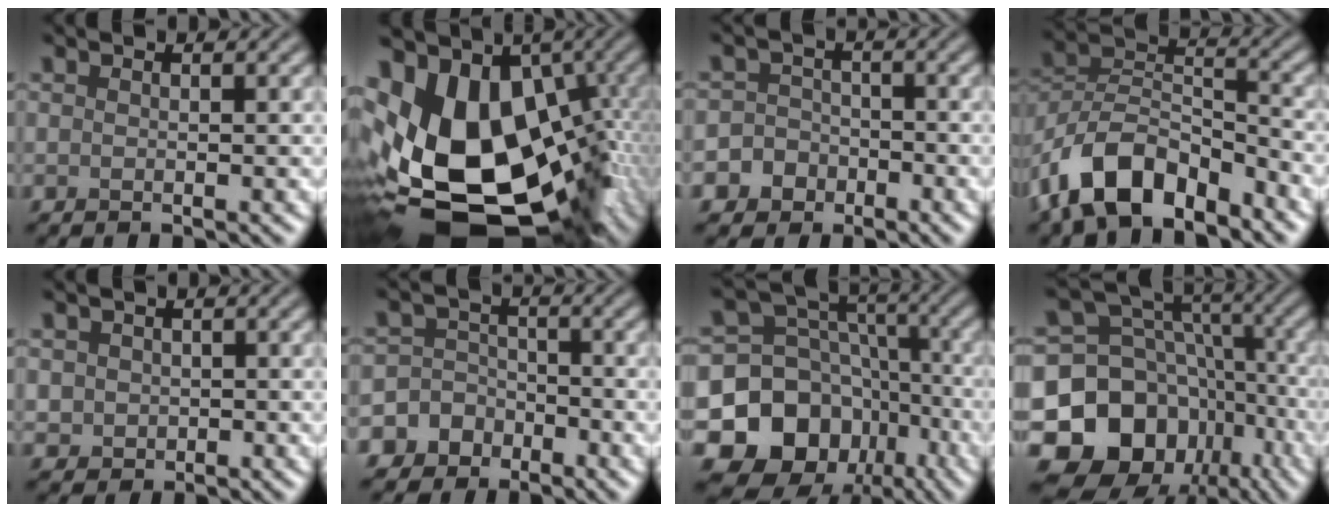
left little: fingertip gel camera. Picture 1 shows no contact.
{"total": 17.5, "force": [-2.3, 11.5, 13.0], "torque": [-0.235, -0.016, -0.033]}
{"total": 5.3, "force": [-2.9, 4.4, 0.5], "torque": [0.013, -0.008, -0.071]}
{"total": 9.7, "force": [-6.4, 4.7, 5.5], "torque": [-0.094, 0.002, -0.130]}
{"total": 1.7, "force": [0.0, 1.6, 0.4], "torque": [-0.004, -0.006, 0.002]}
{"total": 7.4, "force": [-4.2, 6.0, 0.5], "torque": [0.002, -0.002, -0.097]}
{"total": 13.7, "force": [-6.6, 11.0, 4.8], "torque": [-0.099, 0.001, -0.116]}
{"total": 14.9, "force": [-6.8, 11.7, 6.3], "torque": [-0.135, 0.014, -0.117]}